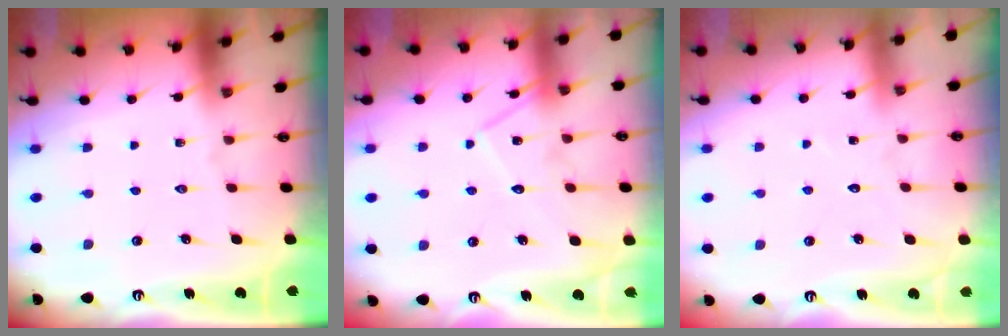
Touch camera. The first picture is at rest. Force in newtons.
{"total": 12.2, "press": 12.2, "slide": 0.8}
{"total": 5.3, "press": 5.3, "slide": 0.5}